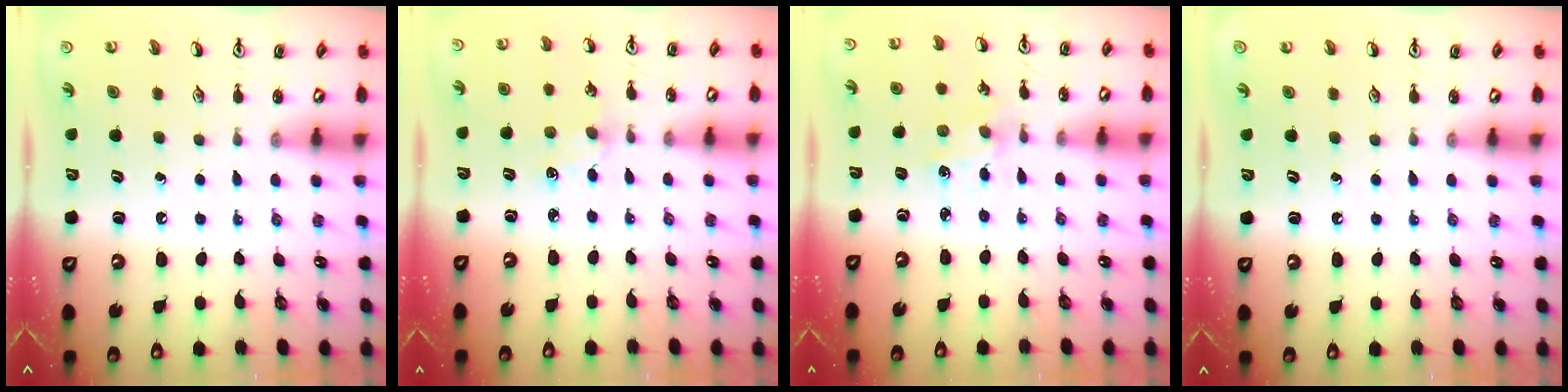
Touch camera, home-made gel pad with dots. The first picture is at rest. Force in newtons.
{"total": 4.0, "press": 4.0, "slide": 0.5}
{"total": 1.0, "press": 1.0, "slide": 0.2}
{"total": 0.0}